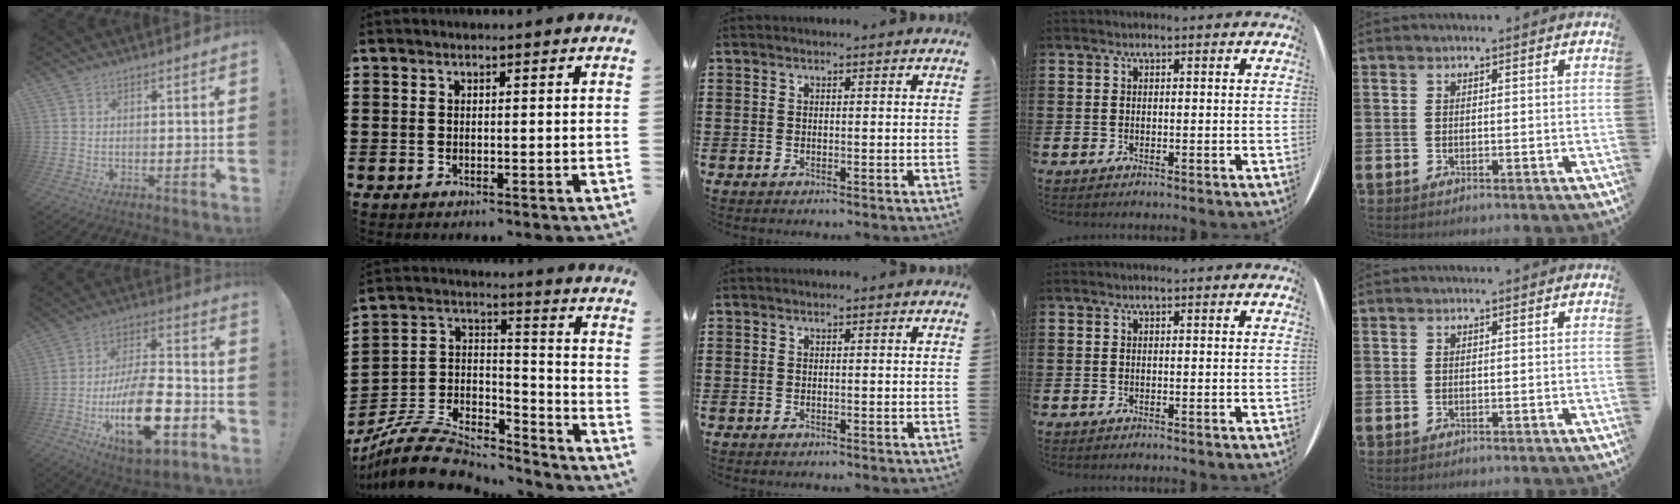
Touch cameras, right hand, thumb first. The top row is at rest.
{"thumb": {"total": 22.8, "force": [-8.3, 10.7, 18.4], "torque": [-0.324, 0.043, -0.126]}, "index": {"total": 9.3, "force": [-8.0, 3.3, 3.4], "torque": [-0.082, 0.010, -0.160]}}